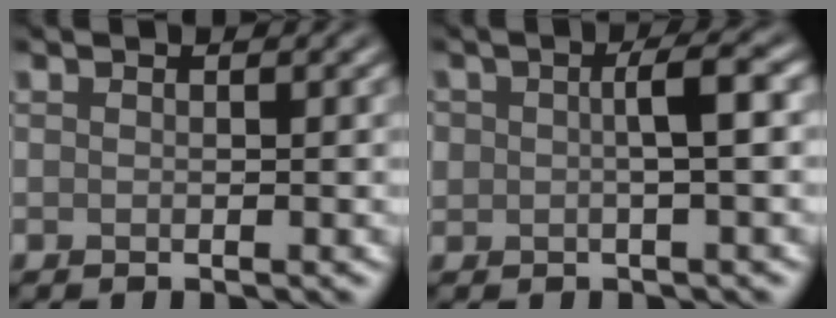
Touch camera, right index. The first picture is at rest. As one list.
[{"total": 2.7, "force": [0.1, 0.9, 2.5], "torque": [-0.047, 0.007, 0.000]}]